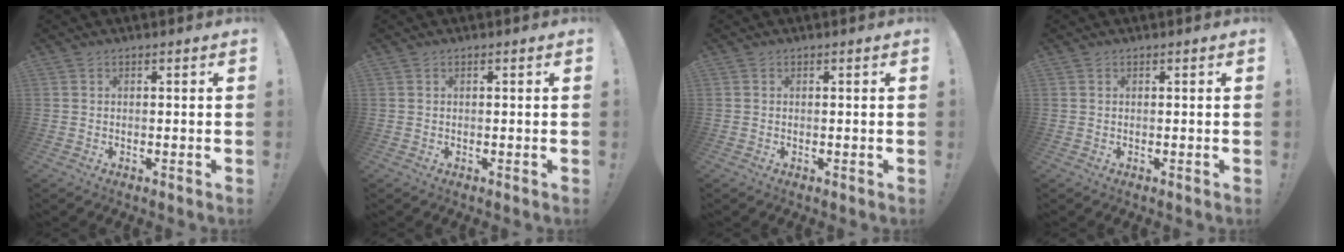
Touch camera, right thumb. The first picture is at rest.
{"total": 0.0}
{"total": 0.0}
{"total": 0.0}